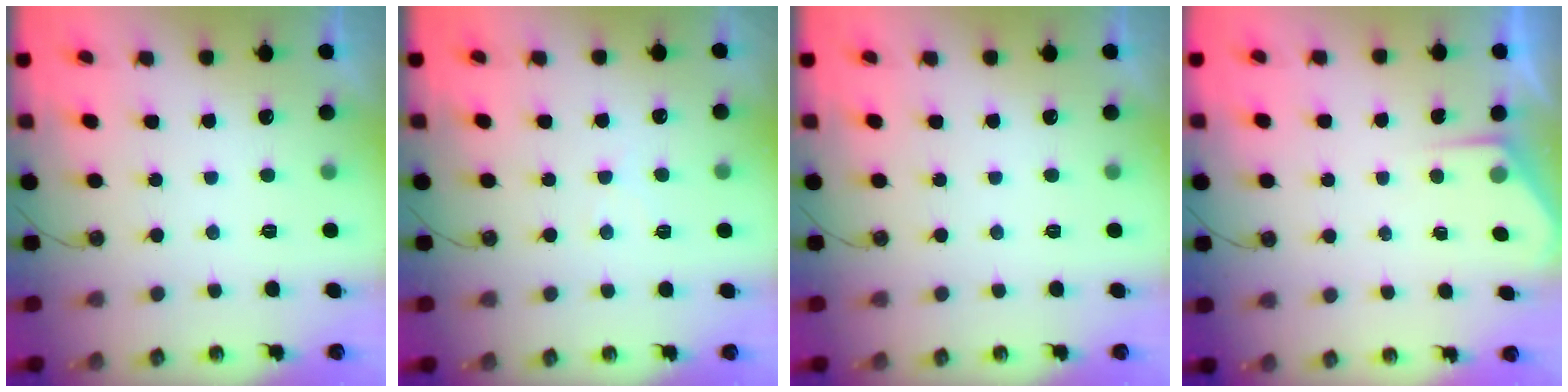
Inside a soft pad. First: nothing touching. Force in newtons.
{"total": 4.6, "press": 4.5, "slide": 0.5}
{"total": 0.0}
{"total": 3.0, "press": 3.0, "slide": 0.4}